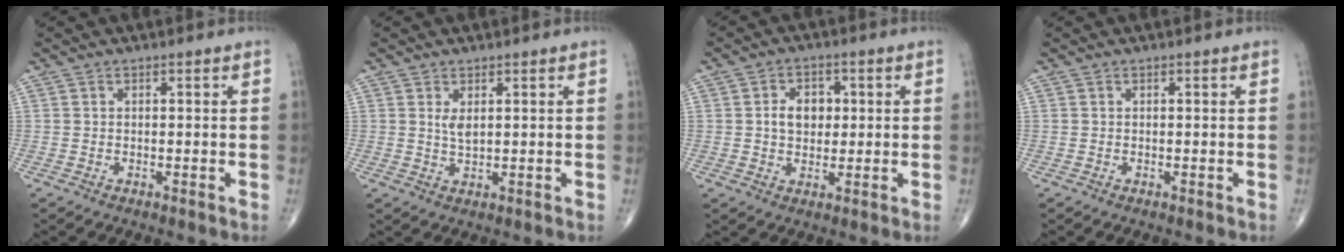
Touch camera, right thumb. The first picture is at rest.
{"total": 2.2, "force": [0.9, 0.8, 1.8], "torque": [-0.033, -0.010, 0.020]}
{"total": 6.0, "force": [0.7, 4.4, 4.0], "torque": [-0.043, 0.003, 0.009]}
{"total": 0.0}